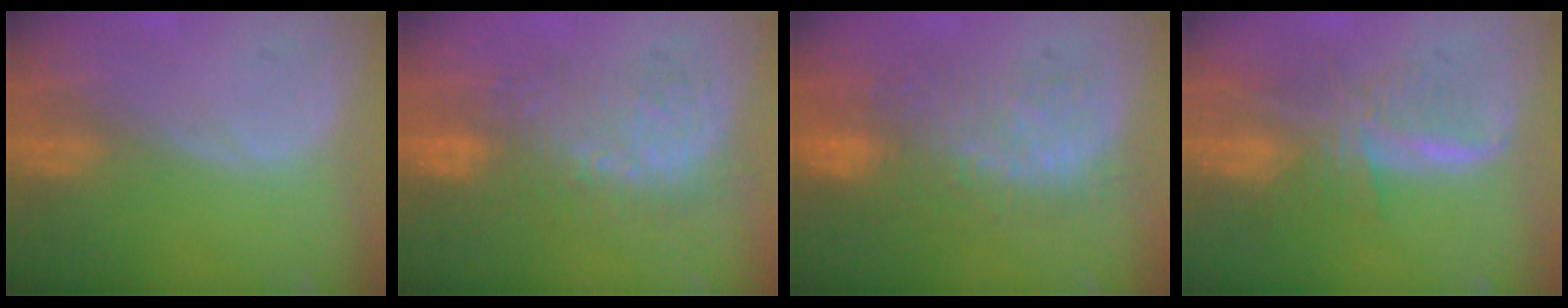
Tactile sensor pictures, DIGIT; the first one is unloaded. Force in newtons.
{"total": 8.9, "press": 8.6, "slide": 2.0}
{"total": 11.0, "press": 9.6, "slide": 5.5}
{"total": 8.3, "press": 6.9, "slide": 4.5}